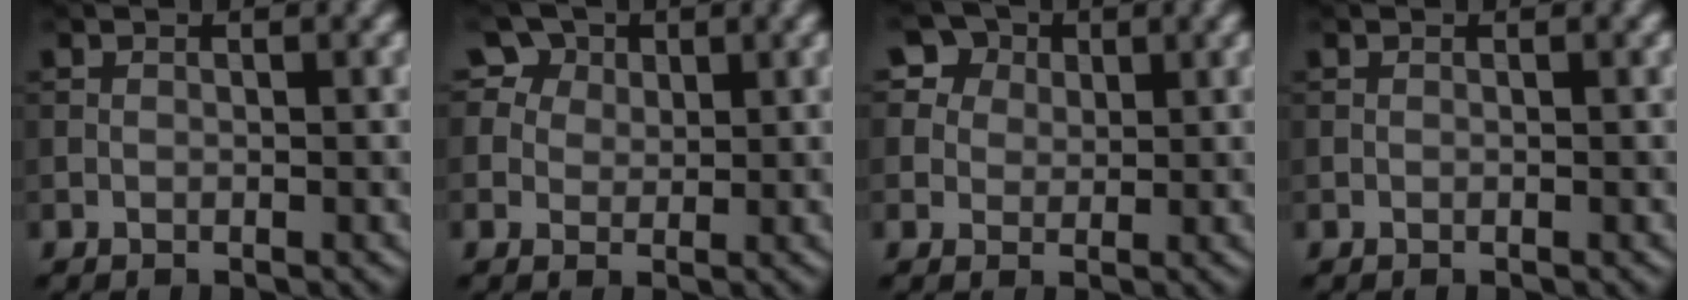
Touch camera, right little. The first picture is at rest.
{"total": 6.7, "force": [3.9, 4.8, 2.6], "torque": [-0.054, 0.012, 0.052]}
{"total": 6.4, "force": [3.6, 4.7, 2.4], "torque": [-0.054, 0.011, 0.050]}
{"total": 0.0}